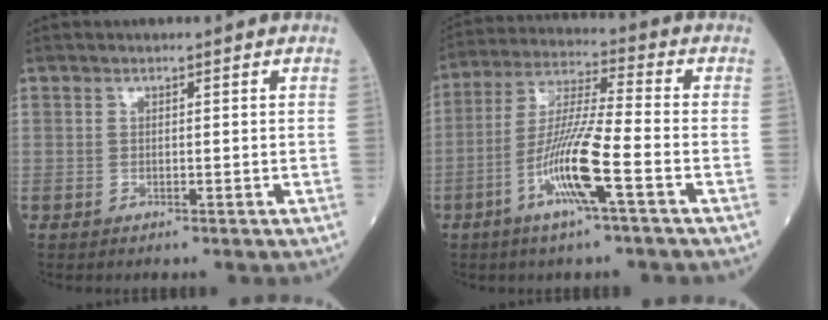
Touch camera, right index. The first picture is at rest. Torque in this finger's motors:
{"motor_torque": [0.43, -0.23, 0.31, 0.21]}